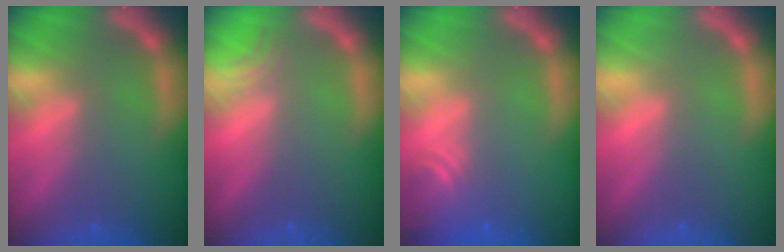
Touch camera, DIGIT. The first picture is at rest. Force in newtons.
{"total": 1.5}
{"total": 3.0}
{"total": 0.0}